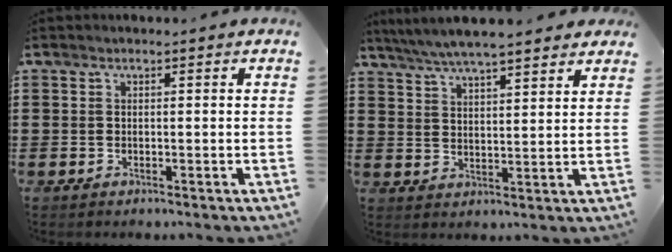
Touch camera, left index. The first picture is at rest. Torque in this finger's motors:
{"motor_torque": [2.14, 0.00, 0.78, 0.21]}